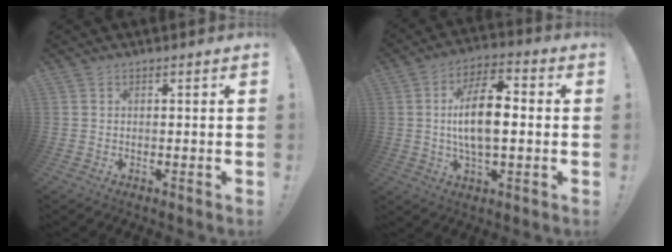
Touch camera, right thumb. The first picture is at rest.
{"total": 13.9, "force": [0.2, 6.4, 12.3], "torque": [-0.213, 0.010, -0.002]}